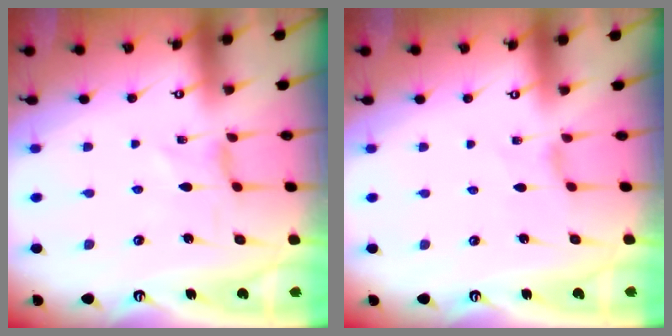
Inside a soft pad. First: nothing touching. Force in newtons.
{"total": 0.0}